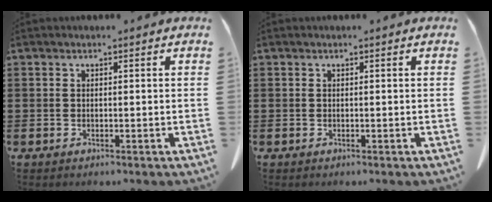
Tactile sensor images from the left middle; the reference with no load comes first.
{"total": 0.0}